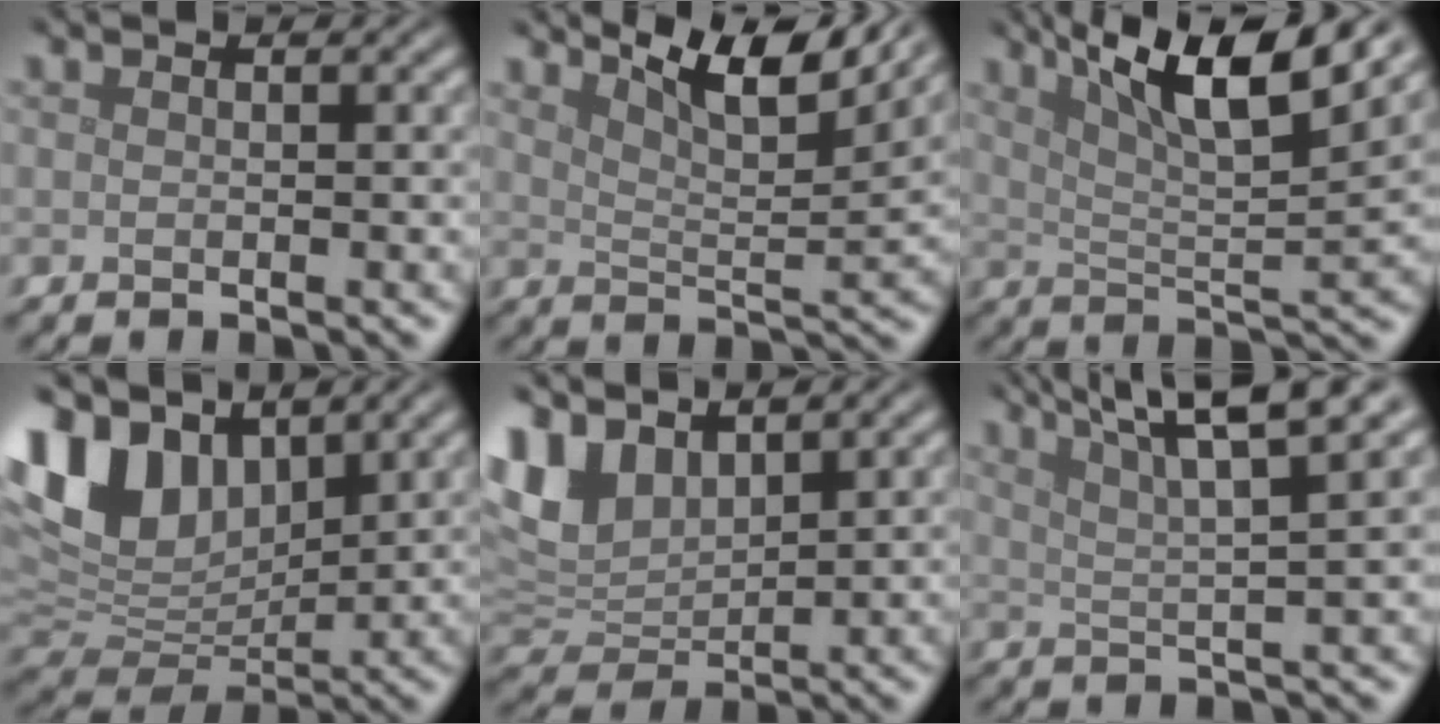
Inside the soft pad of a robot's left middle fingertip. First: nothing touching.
{"total": 7.4, "force": [5.6, 1.5, 4.6], "torque": [-0.077, 0.000, 0.088]}
{"total": 9.4, "force": [5.5, 2.0, 7.3], "torque": [-0.122, 0.006, 0.097]}
{"total": 10.4, "force": [5.4, 6.4, 6.2], "torque": [-0.145, 0.010, 0.097]}
{"total": 5.9, "force": [3.8, 3.4, 3.1], "torque": [-0.082, 0.002, 0.072]}
{"total": 8.0, "force": [5.0, 1.3, 6.0], "torque": [-0.088, 0.018, 0.073]}